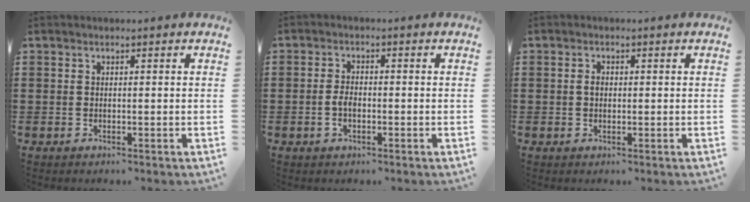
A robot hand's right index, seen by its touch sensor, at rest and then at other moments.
{"total": 2.5, "force": [-0.7, 1.2, 2.1], "torque": [-0.056, -0.005, -0.017]}
{"total": 1.4, "force": [0.0, 0.9, 1.1], "torque": [-0.023, 0.005, -0.002]}